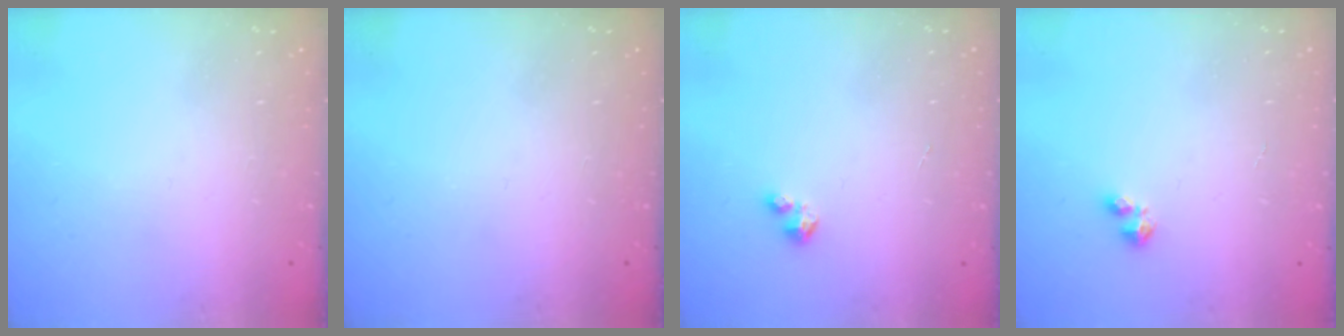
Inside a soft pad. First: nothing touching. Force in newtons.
{"total": 0.0}
{"total": 1.7, "press": 1.7, "slide": 0.2}
{"total": 2.4, "press": 2.4, "slide": 0.5}